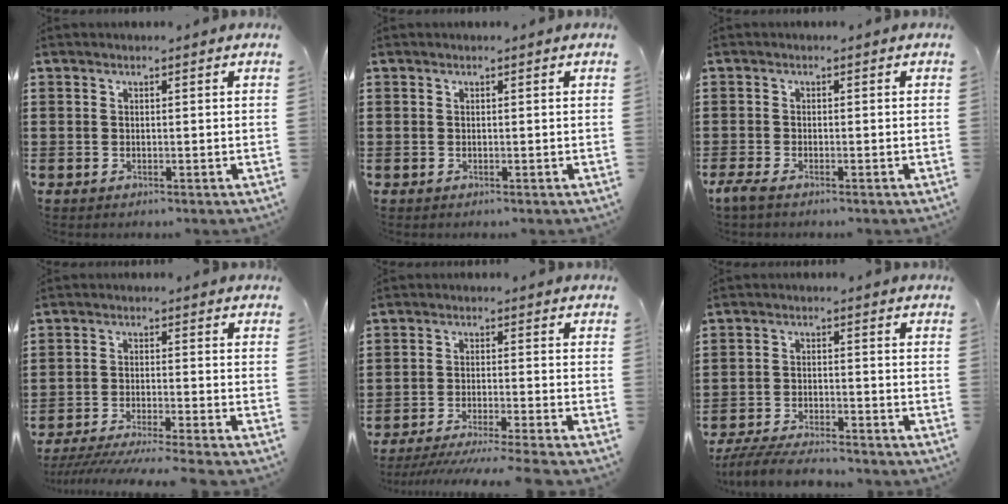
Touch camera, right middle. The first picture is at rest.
{"total": 0.0}
{"total": 1.7, "force": [-1.2, 0.3, 1.1], "torque": [-0.035, -0.005, -0.028]}
{"total": 4.3, "force": [-3.9, -0.2, 1.7], "torque": [-0.036, -0.012, -0.080]}
{"total": 4.6, "force": [-4.1, -0.3, 2.1], "torque": [-0.041, -0.016, -0.080]}
{"total": 5.1, "force": [-4.8, 0.5, 1.5], "torque": [-0.037, -0.005, -0.098]}